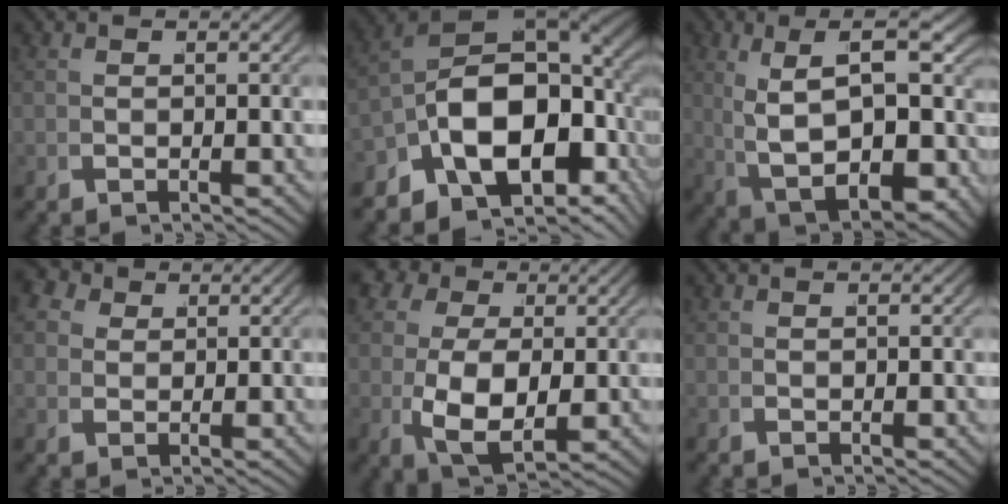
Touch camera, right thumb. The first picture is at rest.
{"total": 18.3, "force": [-0.7, 11.9, 13.9], "torque": [-0.232, -0.033, -0.008]}
{"total": 13.4, "force": [0.1, 7.9, 10.8], "torque": [-0.206, -0.033, 0.029]}
{"total": 3.5, "force": [2.0, 2.6, 1.3], "torque": [-0.022, -0.003, 0.034]}
{"total": 10.3, "force": [0.6, 7.8, 6.7], "torque": [-0.148, -0.060, 0.031]}
{"total": 0.0}